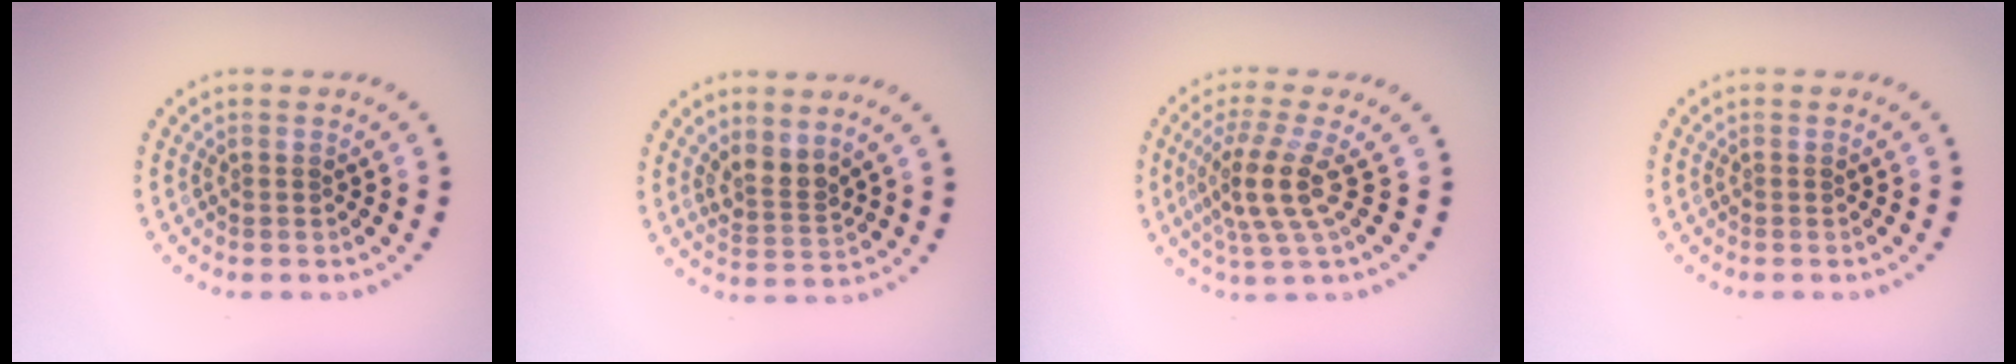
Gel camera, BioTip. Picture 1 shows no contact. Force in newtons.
{"total": 2.5, "press": 1.8, "slide": 1.7}
{"total": 4.2, "press": 3.0, "slide": 2.9}
{"total": 0.0}